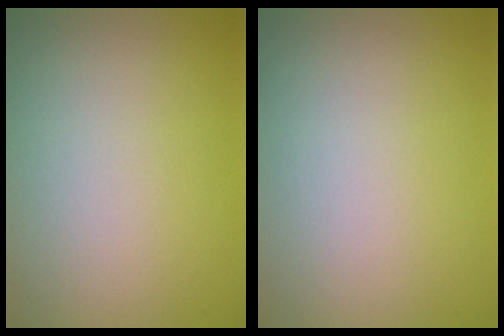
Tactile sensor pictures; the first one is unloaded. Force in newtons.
{"total": 0.0}